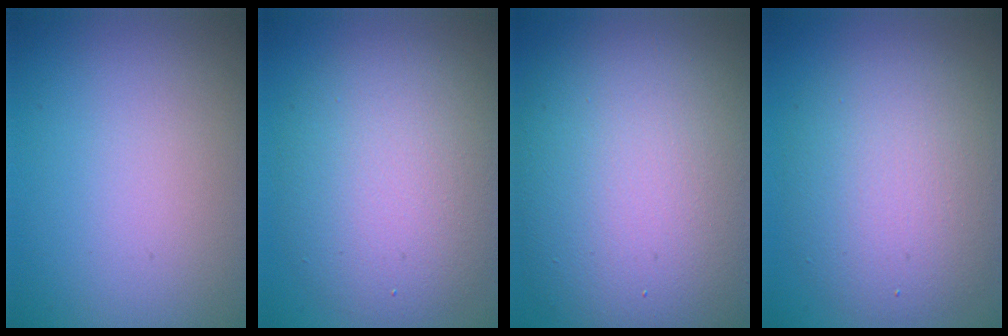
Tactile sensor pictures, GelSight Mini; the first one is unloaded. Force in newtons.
{"total": 7.6, "press": 7.6, "slide": 0.6}
{"total": 13.8, "press": 13.7, "slide": 1.2}
{"total": 6.6, "press": 6.5, "slide": 0.7}